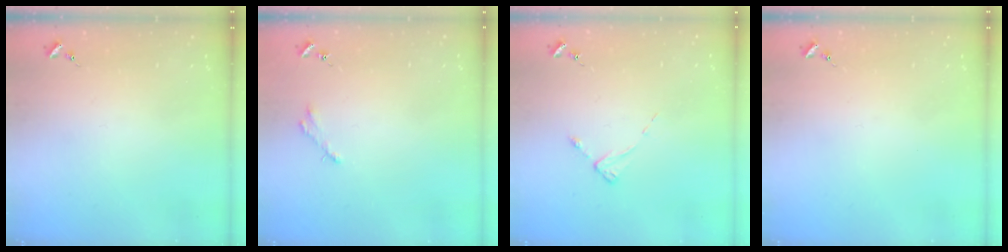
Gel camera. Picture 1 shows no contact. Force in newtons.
{"total": 2.5, "press": 2.5, "slide": 0.2}
{"total": 2.1, "press": 2.0, "slide": 0.4}
{"total": 0.0}